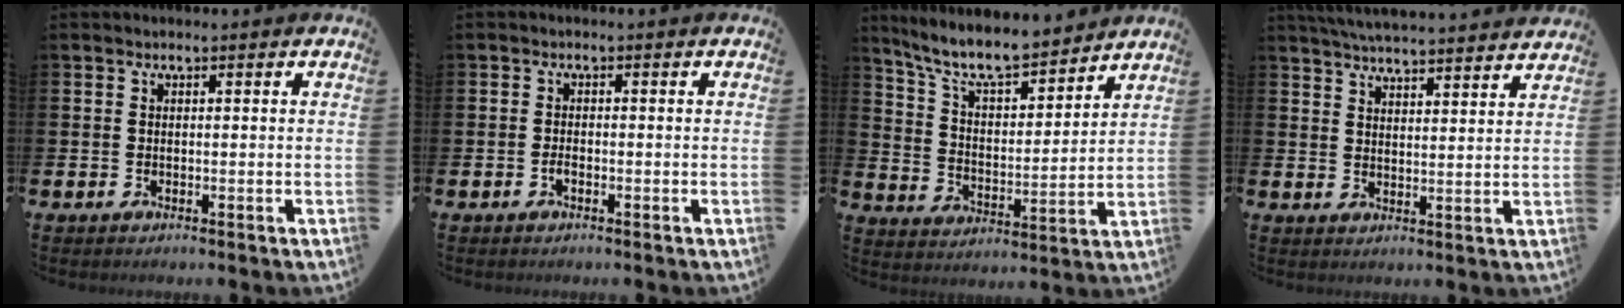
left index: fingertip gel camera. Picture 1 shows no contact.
{"total": 0.9, "force": [-0.5, 0.4, 0.6], "torque": [-0.019, 0.000, -0.009]}
{"total": 8.8, "force": [8.0, 1.7, 3.2], "torque": [-0.090, -0.058, 0.139]}
{"total": 5.3, "force": [5.2, -0.1, 0.7], "torque": [-0.022, -0.034, 0.092]}